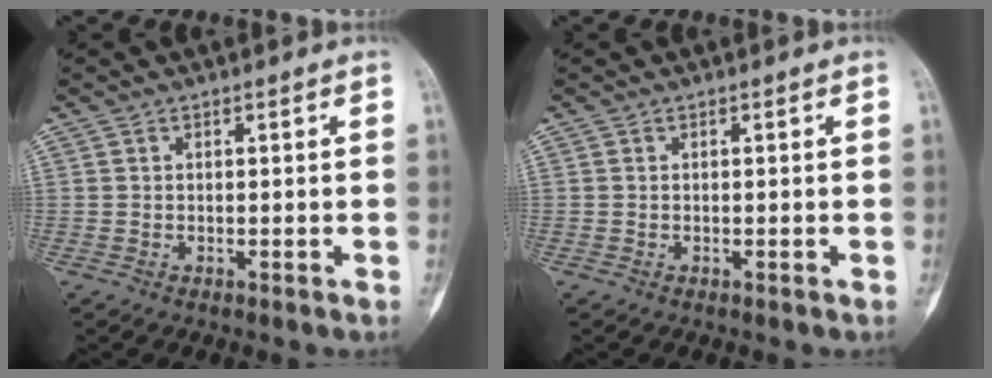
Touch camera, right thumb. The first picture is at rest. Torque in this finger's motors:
{"motor_torque": [0.19, 0.10, 0.06, -0.10, -0.02]}